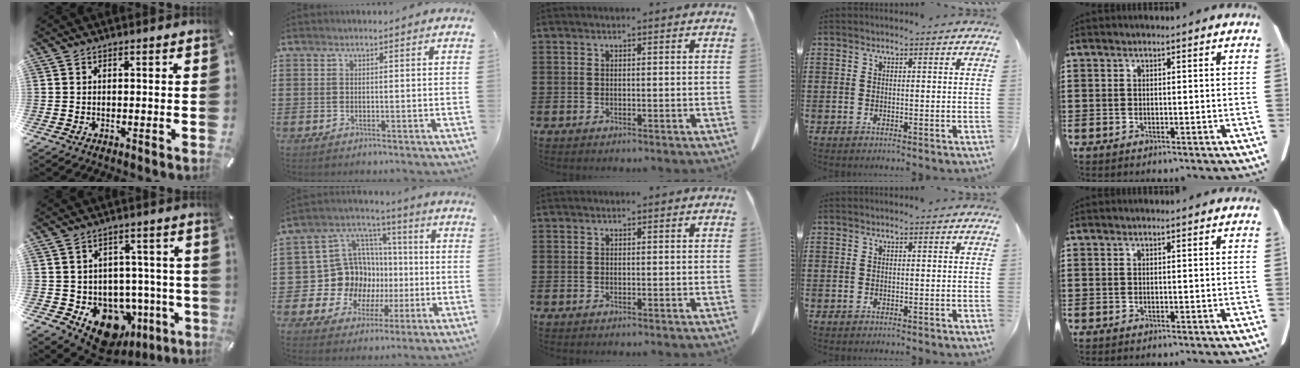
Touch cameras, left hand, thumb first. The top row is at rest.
{"thumb": {"total": 12.1, "force": [-5.6, 9.3, 5.4], "torque": [-0.073, 0.023, -0.078]}, "index": {"total": 12.9, "force": [-0.7, 12.2, 4.0], "torque": [-0.125, -0.014, 0.003]}}